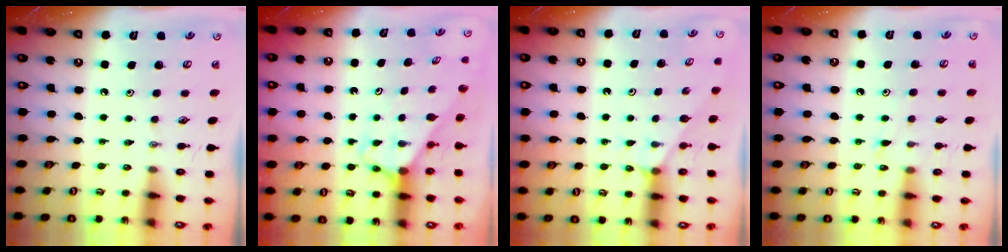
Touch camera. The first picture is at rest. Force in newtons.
{"total": 2.6, "press": 2.6, "slide": 0.1}
{"total": 2.6, "press": 2.6, "slide": 0.3}
{"total": 6.1, "press": 6.1, "slide": 0.5}